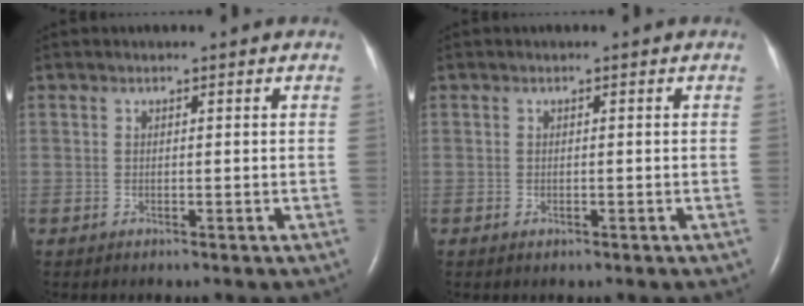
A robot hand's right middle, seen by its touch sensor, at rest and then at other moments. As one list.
[{"total": 0.5, "force": [-0.2, 0.3, 0.3], "torque": [-0.009, 0.000, -0.001]}]